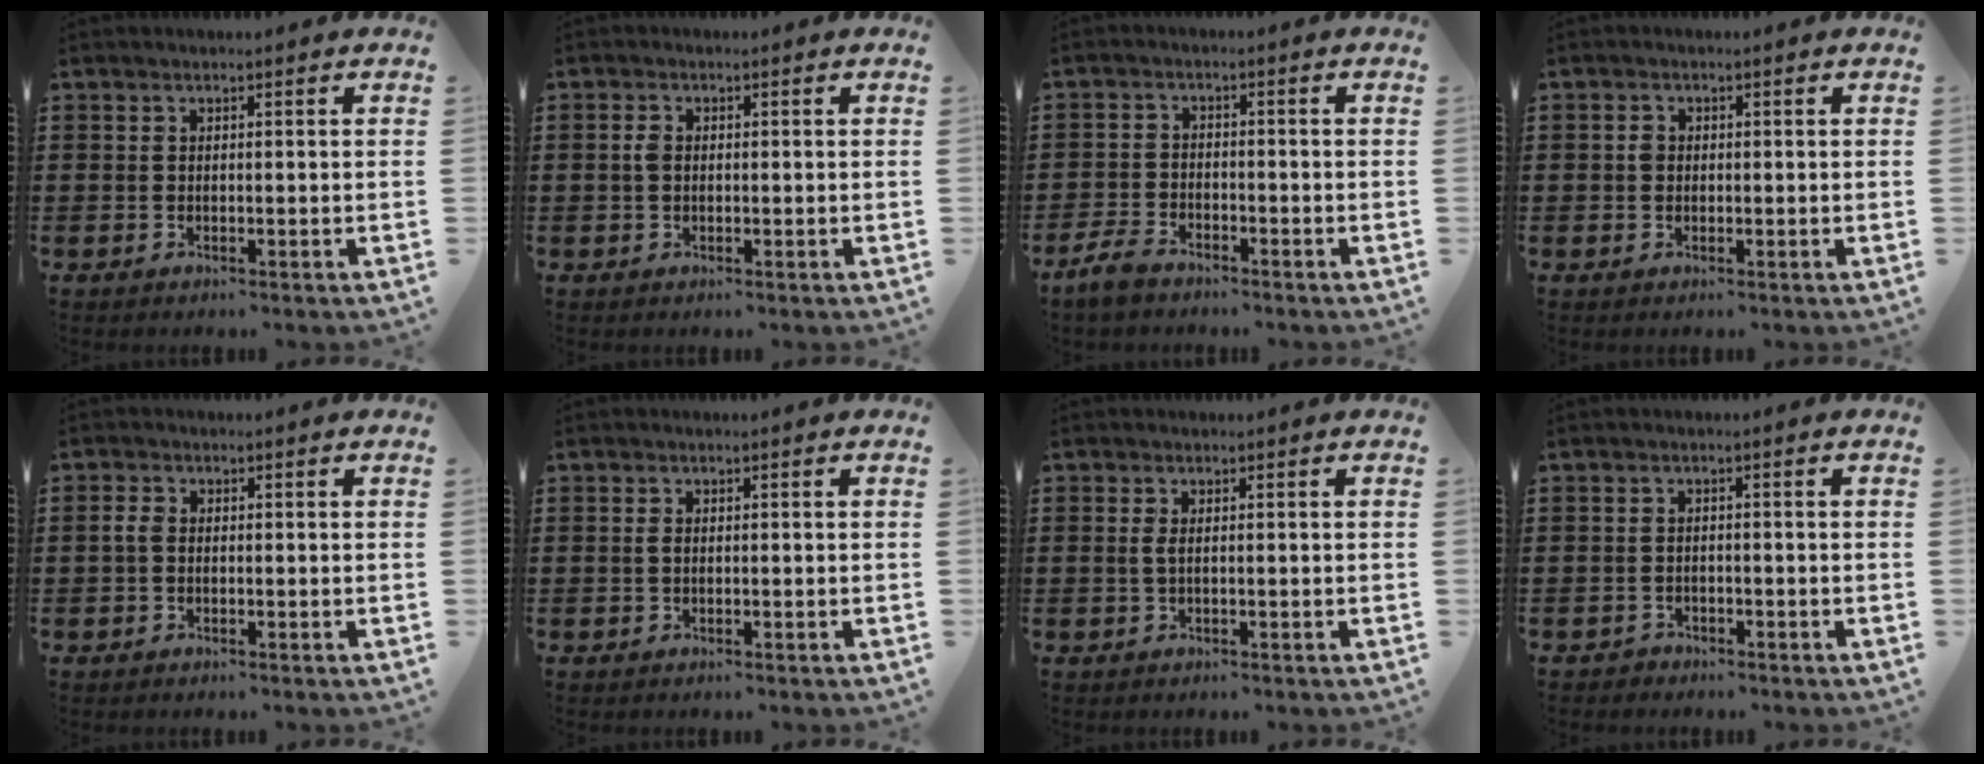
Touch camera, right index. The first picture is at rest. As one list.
[{"total": 1.6, "force": [0.1, 1.0, 1.2], "torque": [-0.027, 0.006, 0.000]}, {"total": 3.0, "force": [-2.6, 0.9, 1.1], "torque": [-0.037, 0.002, -0.056]}, {"total": 1.1, "force": [0.0, 0.9, 0.6], "torque": [-0.015, 0.005, 0.000]}, {"total": 1.7, "force": [-0.2, 1.1, 1.2], "torque": [-0.035, -0.001, -0.006]}, {"total": 0.7, "force": [0.0, 0.4, 0.6], "torque": [-0.022, -0.003, -0.003]}, {"total": 1.3, "force": [0.0, 0.3, 1.3], "torque": [-0.032, -0.003, -0.003]}, {"total": 1.2, "force": [-1.1, 0.4, 0.0], "torque": [-0.004, 0.002, -0.025]}]